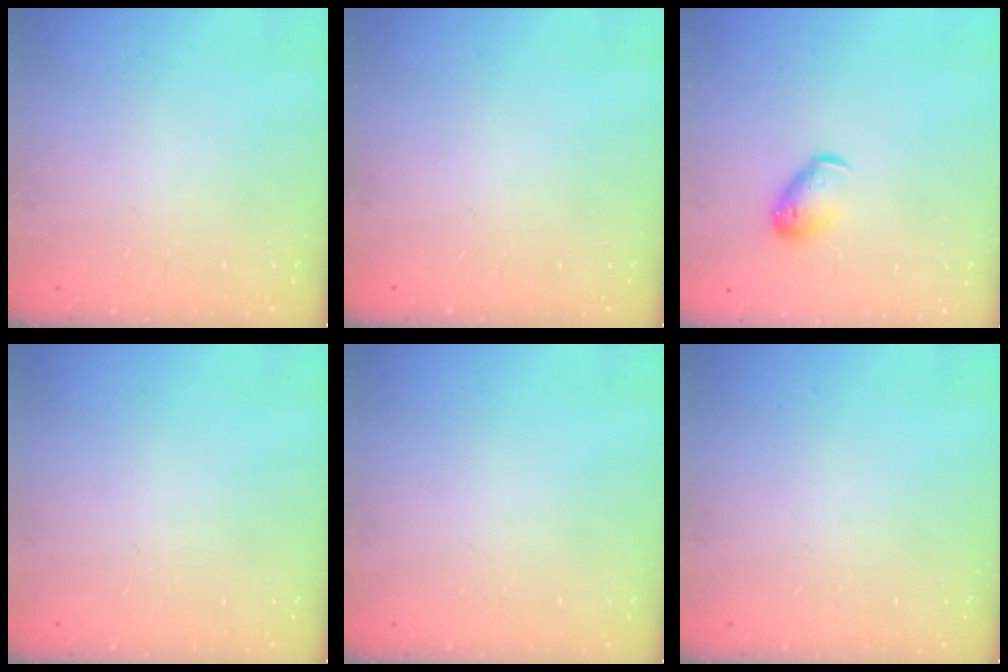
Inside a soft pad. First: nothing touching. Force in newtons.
{"total": 0.0}
{"total": 9.0, "press": 8.9, "slide": 1.3}
{"total": 0.0}
{"total": 0.0}
{"total": 0.0}